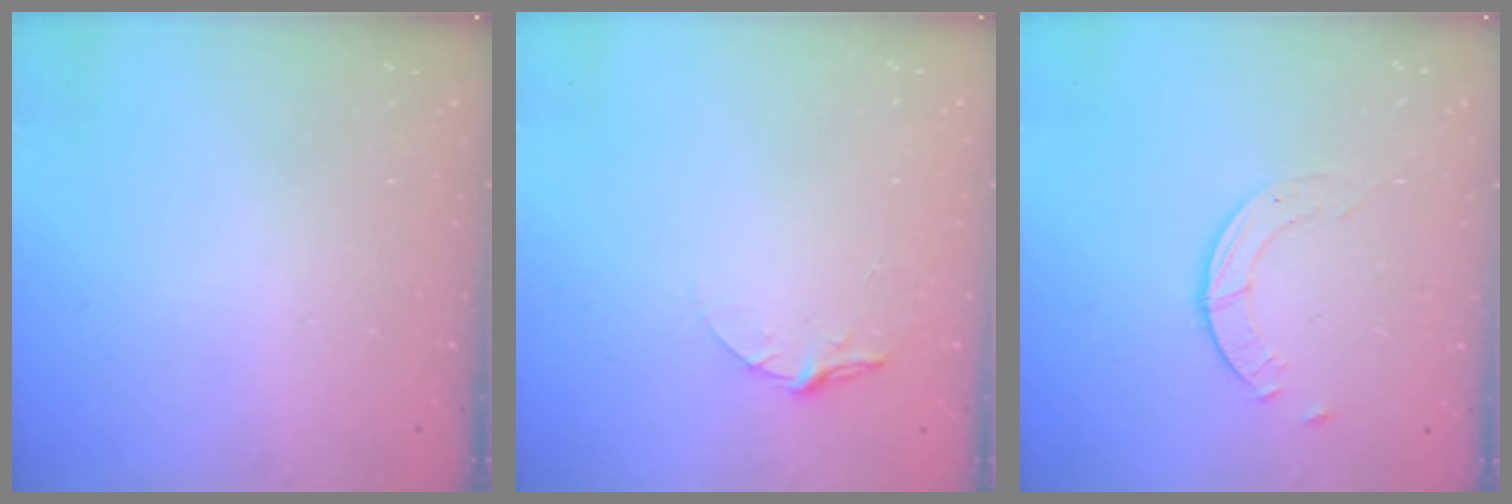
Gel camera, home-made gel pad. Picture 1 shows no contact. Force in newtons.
{"total": 4.6, "press": 4.6, "slide": 0.4}
{"total": 2.3, "press": 2.3, "slide": 0.3}